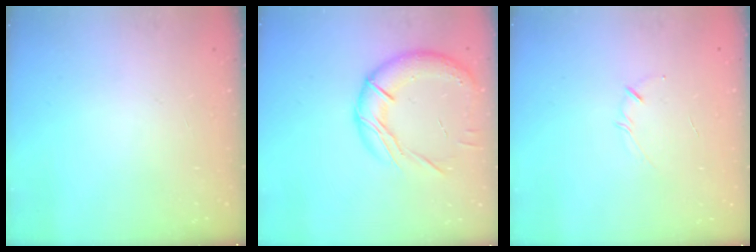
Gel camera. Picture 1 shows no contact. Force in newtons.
{"total": 17.8, "press": 17.7, "slide": 2.4}
{"total": 2.1, "press": 2.1, "slide": 0.4}